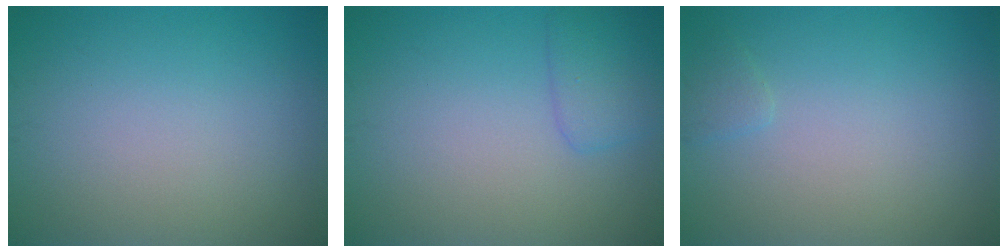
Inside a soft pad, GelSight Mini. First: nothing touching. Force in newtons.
{"total": 2.2, "press": 2.2, "slide": 0.2}
{"total": 0.8, "press": 0.8, "slide": 0.0}